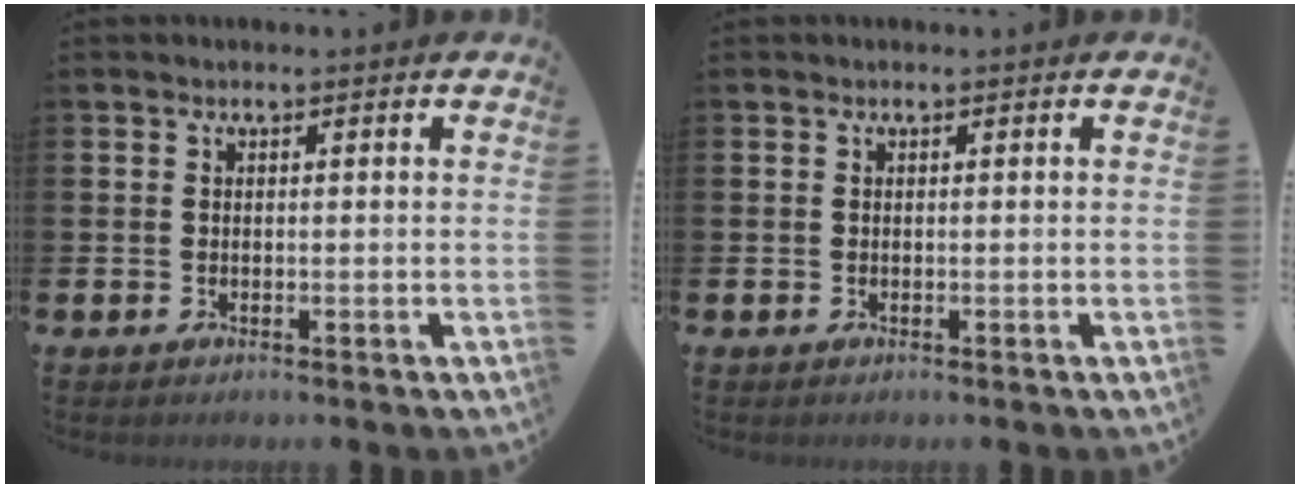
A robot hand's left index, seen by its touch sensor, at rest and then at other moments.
{"total": 0.0}